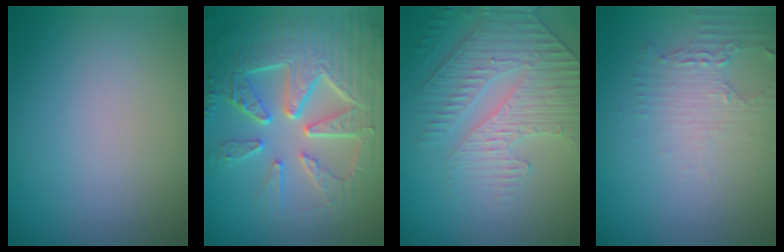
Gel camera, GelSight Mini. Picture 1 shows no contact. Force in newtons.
{"total": 9.2, "press": 6.6, "slide": 6.4}
{"total": 4.0, "press": 3.8, "slide": 1.2}
{"total": 2.1, "press": 1.6, "slide": 1.4}